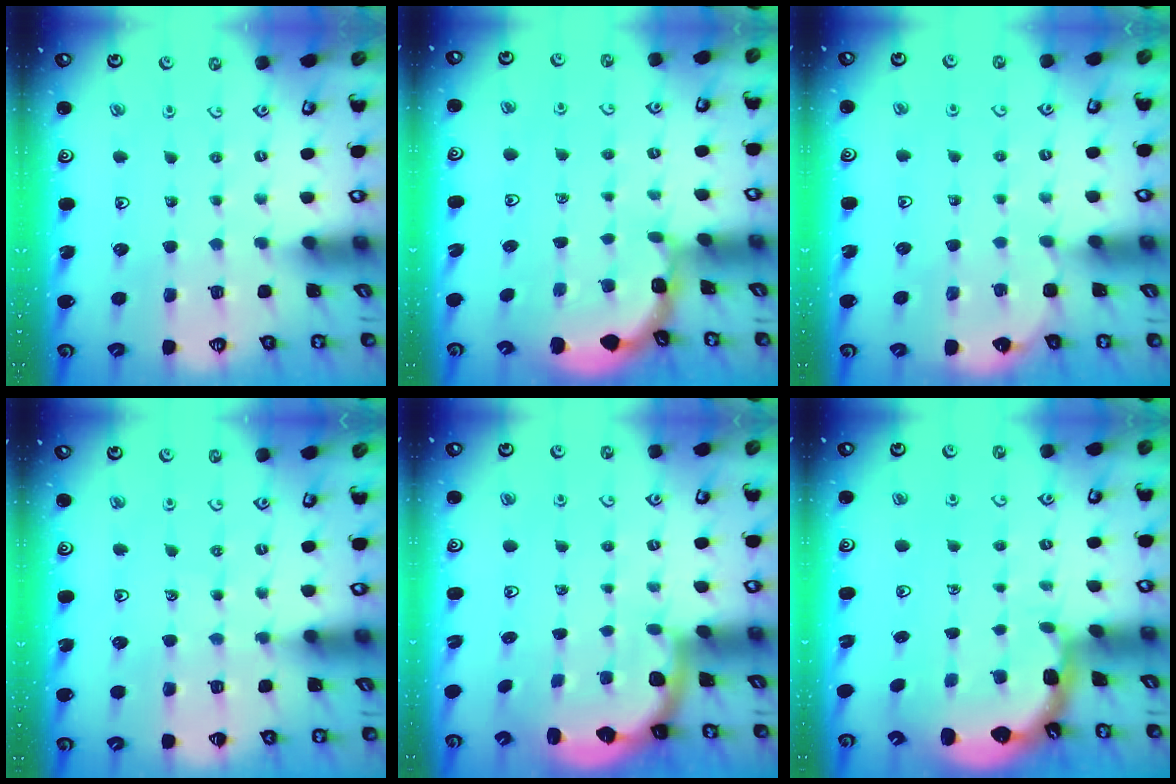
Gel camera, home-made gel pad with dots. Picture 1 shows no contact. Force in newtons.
{"total": 2.1, "press": 2.1, "slide": 0.2}
{"total": 3.1, "press": 3.1, "slide": 0.1}
{"total": 5.5, "press": 5.2, "slide": 1.8}
{"total": 2.1, "press": 1.9, "slide": 0.8}
{"total": 2.4, "press": 1.7, "slide": 1.8}